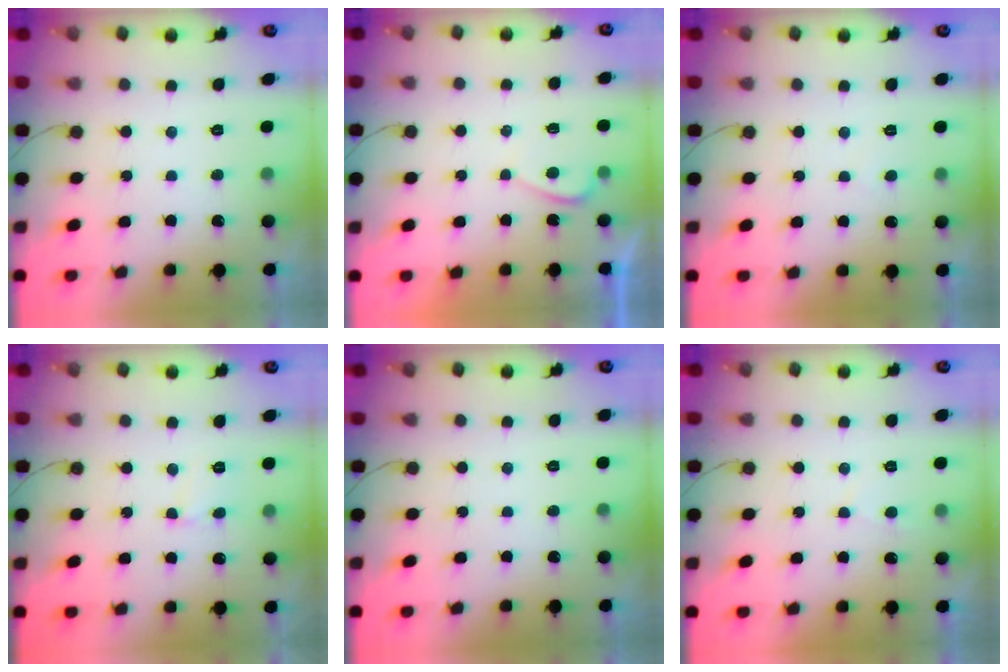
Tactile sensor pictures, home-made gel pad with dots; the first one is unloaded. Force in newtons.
{"total": 0.6, "press": 0.4, "slide": 0.5}
{"total": 3.1, "press": 3.1, "slide": 0.3}
{"total": 3.0, "press": 3.0, "slide": 0.3}
{"total": 0.0}
{"total": 2.7, "press": 2.6, "slide": 0.5}